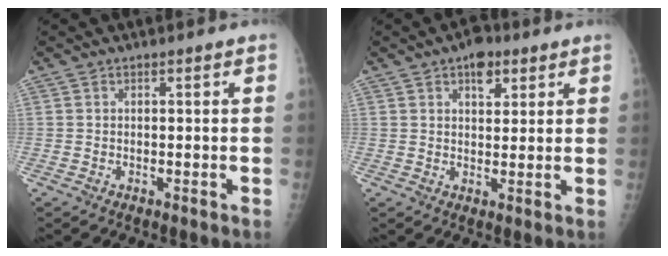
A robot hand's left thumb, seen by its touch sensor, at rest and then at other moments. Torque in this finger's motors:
{"motor_torque": [0.48, 0.45, 0.31, -0.36, 0.05]}